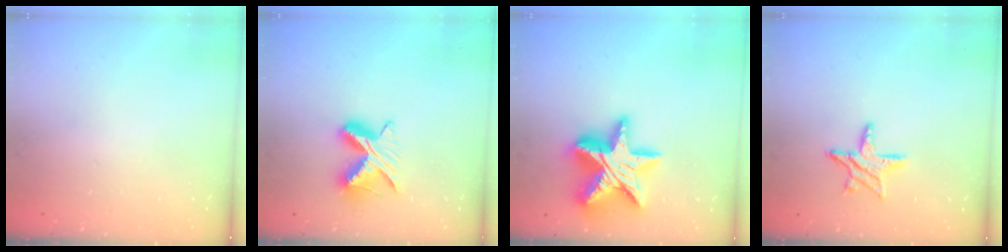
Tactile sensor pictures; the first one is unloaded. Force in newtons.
{"total": 8.7, "press": 8.7, "slide": 0.2}
{"total": 21.5, "press": 21.4, "slide": 1.7}
{"total": 8.7, "press": 8.7, "slide": 0.6}